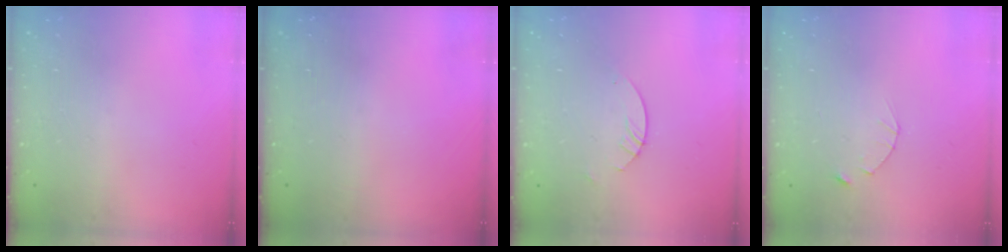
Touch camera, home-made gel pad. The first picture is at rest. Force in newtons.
{"total": 0.0}
{"total": 3.0, "press": 2.9, "slide": 0.3}
{"total": 2.5, "press": 2.4, "slide": 0.3}